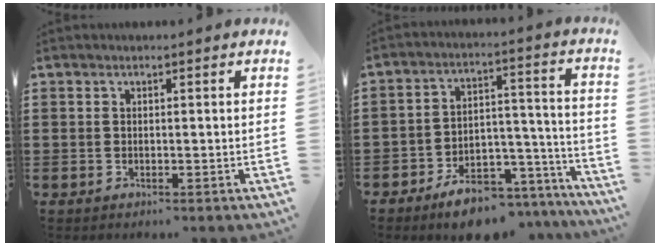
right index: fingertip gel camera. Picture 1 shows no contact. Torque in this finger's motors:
{"motor_torque": [-0.47, 0.56, -0.05, -0.21]}